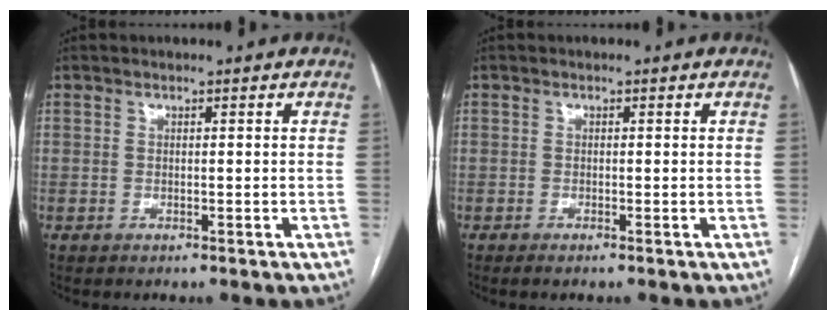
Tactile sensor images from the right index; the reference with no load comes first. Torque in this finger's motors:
{"motor_torque": [0.01, 0.06, 0.11, 0.01]}